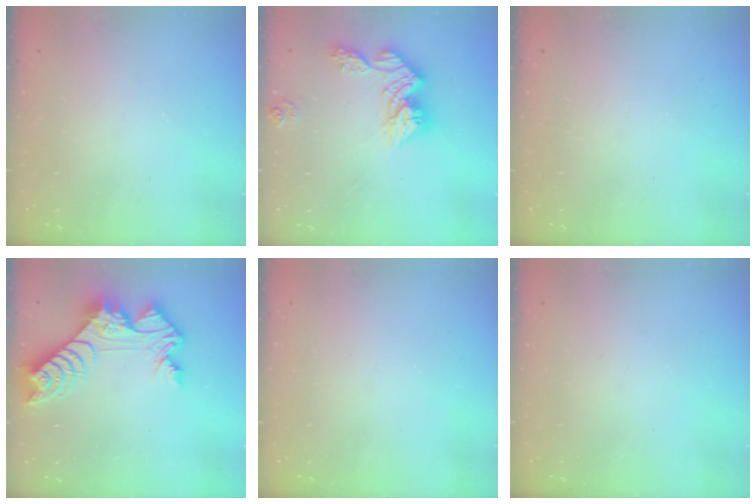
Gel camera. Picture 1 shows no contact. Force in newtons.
{"total": 13.4, "press": 13.3, "slide": 1.2}
{"total": 0.0}
{"total": 11.8, "press": 11.7, "slide": 0.8}
{"total": 0.0}
{"total": 0.0}